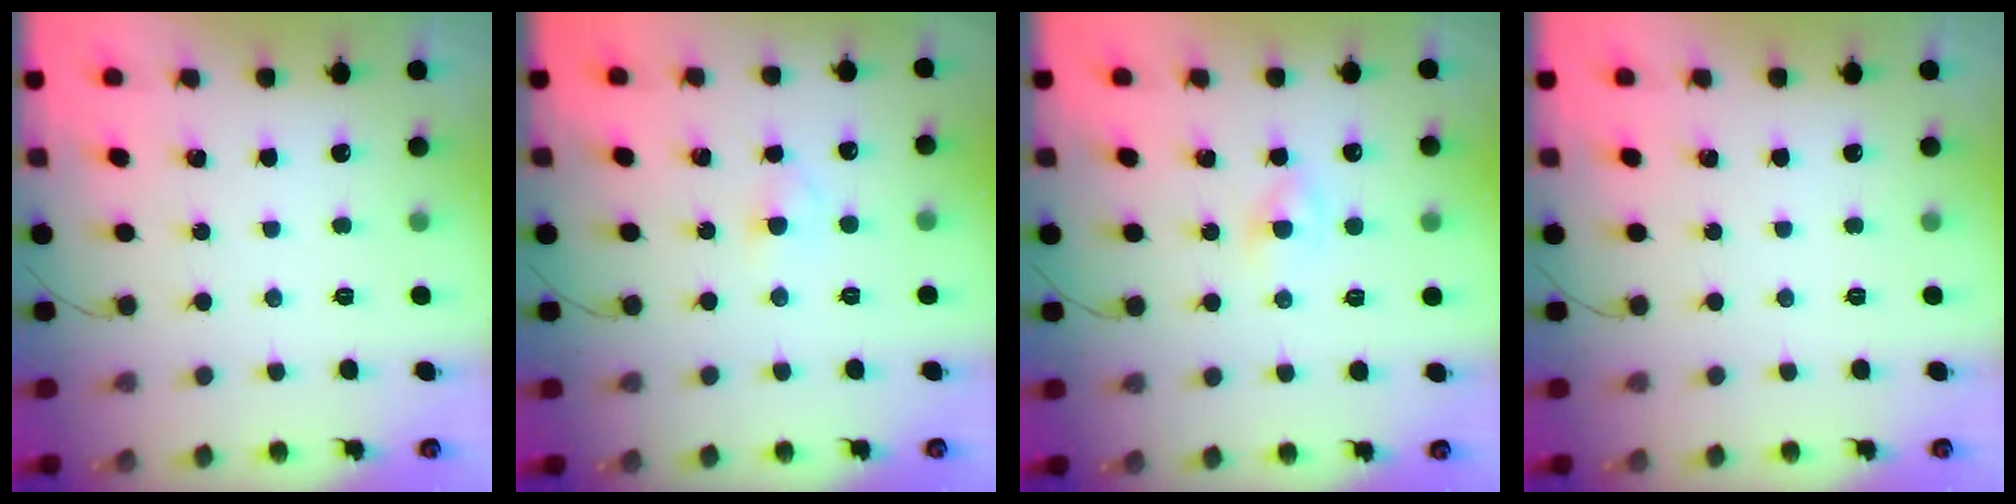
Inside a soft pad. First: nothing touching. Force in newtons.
{"total": 2.5, "press": 2.3, "slide": 1.0}
{"total": 2.0, "press": 1.9, "slide": 0.7}
{"total": 0.0}